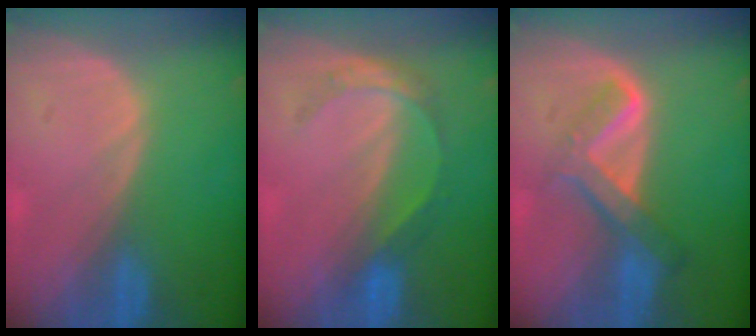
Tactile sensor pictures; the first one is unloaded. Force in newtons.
{"total": 4.4, "press": 4.1, "slide": 1.4}
{"total": 6.7, "press": 5.7, "slide": 3.6}